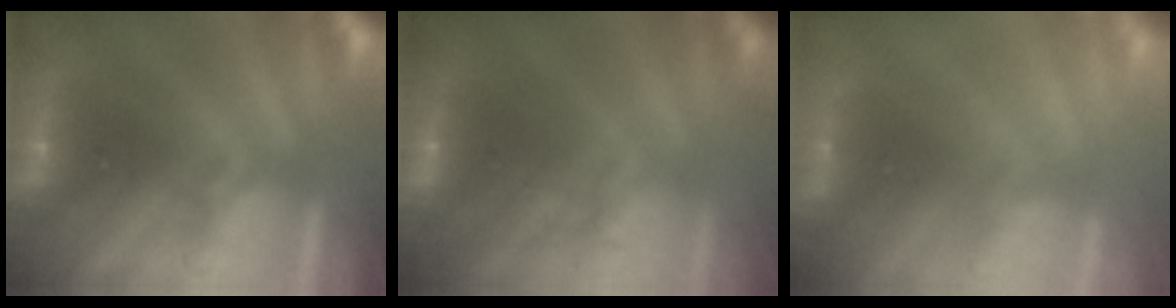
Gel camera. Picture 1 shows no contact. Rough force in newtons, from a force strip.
{"total": 2.8}
{"total": 9.6}